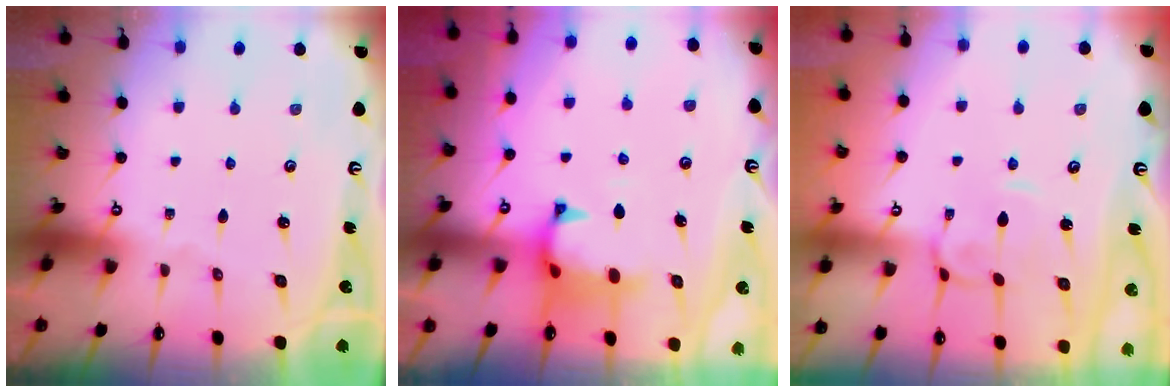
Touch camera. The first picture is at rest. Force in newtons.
{"total": 1.2, "press": 0.6, "slide": 1.0}
{"total": 1.5, "press": 1.3, "slide": 0.7}